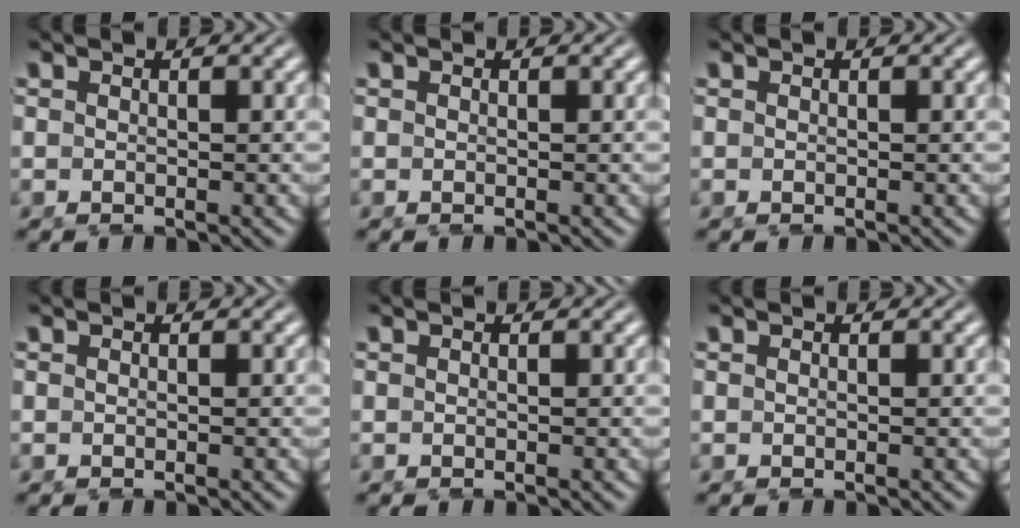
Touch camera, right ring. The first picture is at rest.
{"total": 0.0}
{"total": 0.0}
{"total": 0.0}
{"total": 0.0}
{"total": 0.0}